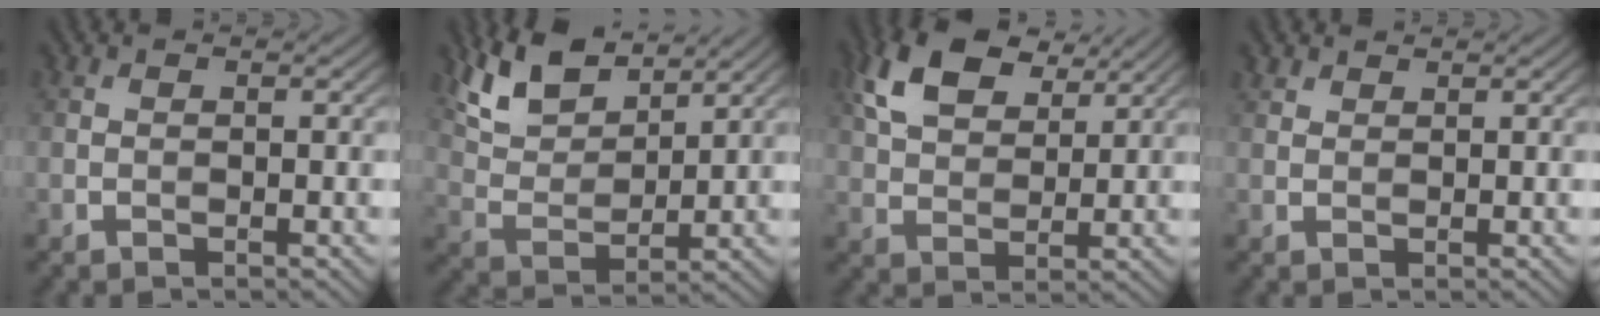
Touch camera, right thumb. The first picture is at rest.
{"total": 8.9, "force": [6.4, 3.6, 4.9], "torque": [-0.117, 0.008, 0.129]}
{"total": 10.0, "force": [5.6, 5.4, 6.3], "torque": [-0.148, 0.013, 0.111]}
{"total": 1.2, "force": [1.1, 0.6, 0.2], "torque": [-0.006, 0.003, 0.026]}